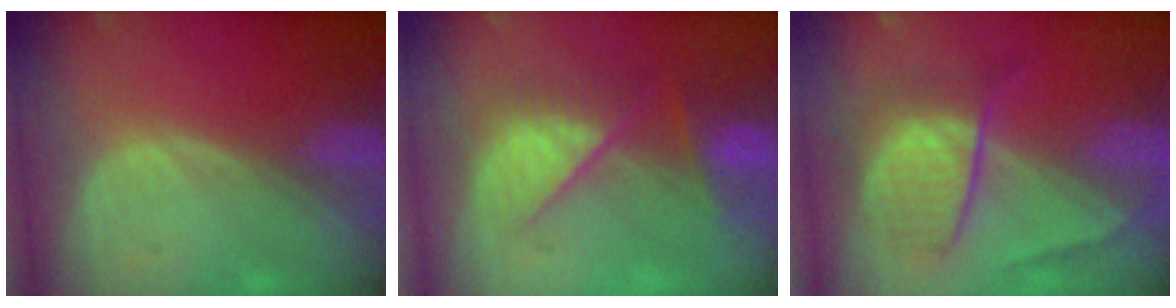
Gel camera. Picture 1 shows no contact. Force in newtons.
{"total": 7.7, "press": 7.5, "slide": 1.7}
{"total": 7.3, "press": 7.3, "slide": 0.2}